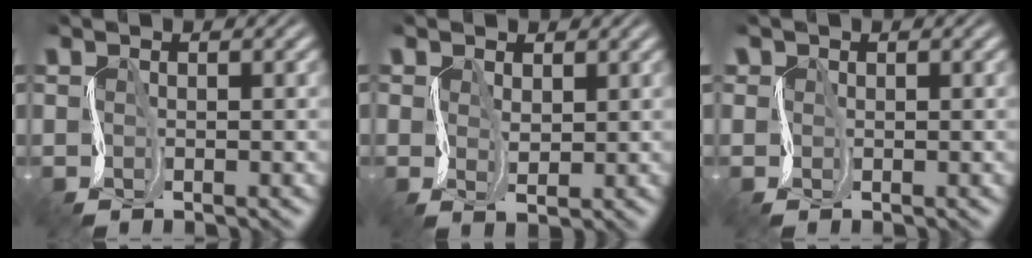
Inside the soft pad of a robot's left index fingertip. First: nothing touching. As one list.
[{"total": 1.6, "force": [0.8, 1.3, 0.6], "torque": [-0.021, 0.006, 0.010]}, {"total": 1.4, "force": [0.3, 1.3, 0.3], "torque": [0.005, 0.009, -0.004]}]